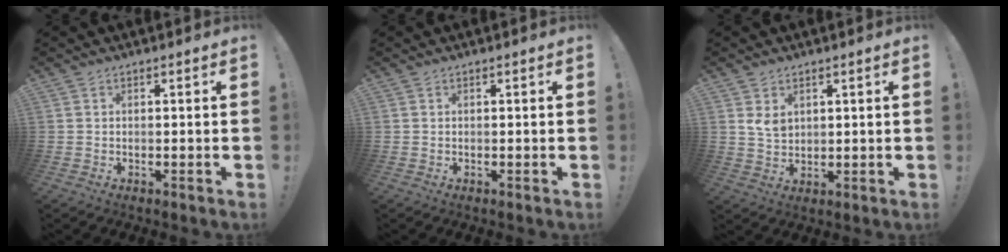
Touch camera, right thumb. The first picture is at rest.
{"total": 0.0}
{"total": 4.7, "force": [2.5, 3.2, 2.5], "torque": [-0.030, -0.013, 0.046]}